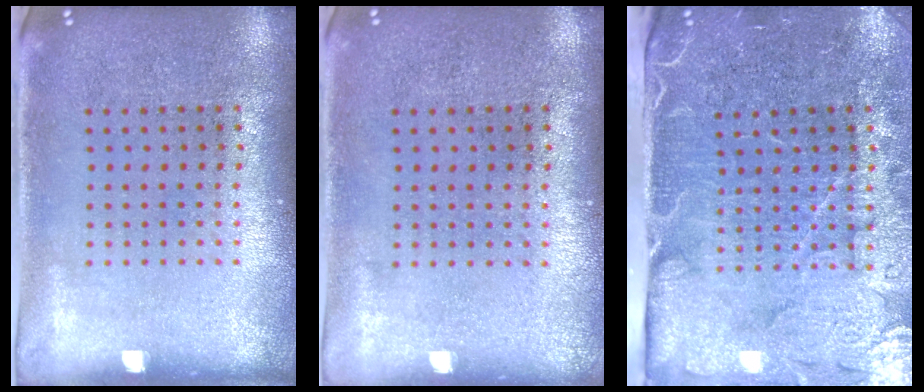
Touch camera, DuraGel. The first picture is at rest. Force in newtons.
{"total": 0.0}
{"total": 4.6, "press": 3.9, "slide": 2.5}